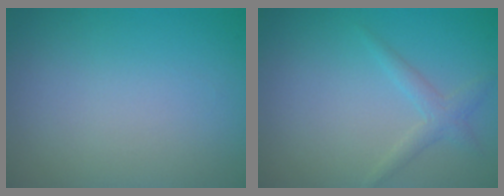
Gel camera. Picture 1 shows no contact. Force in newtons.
{"total": 1.6, "press": 1.6, "slide": 0.1}